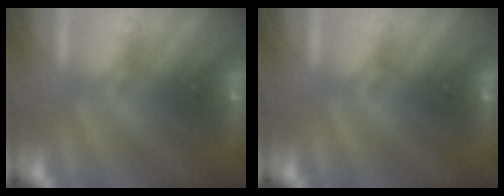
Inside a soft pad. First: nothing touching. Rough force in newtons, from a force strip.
{"total": 0.0}